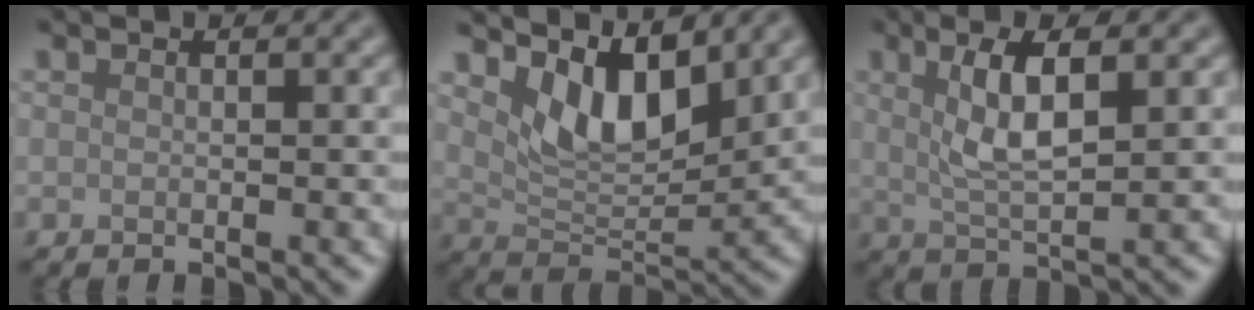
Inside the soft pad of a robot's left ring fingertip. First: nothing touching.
{"total": 5.5, "force": [3.4, 2.3, 3.6], "torque": [-0.072, -0.017, 0.056]}
{"total": 5.0, "force": [1.5, 1.4, 4.5], "torque": [-0.089, 0.000, 0.029]}